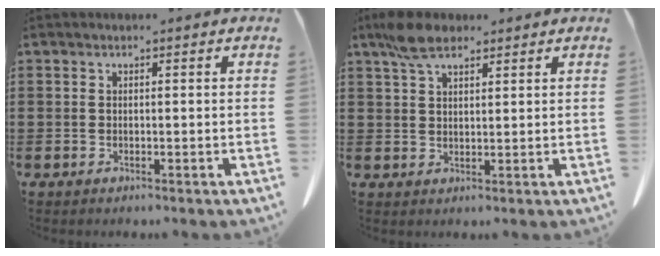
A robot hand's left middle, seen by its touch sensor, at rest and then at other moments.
{"total": 5.3, "force": [3.6, 2.2, 3.2], "torque": [-0.073, 0.006, 0.067]}